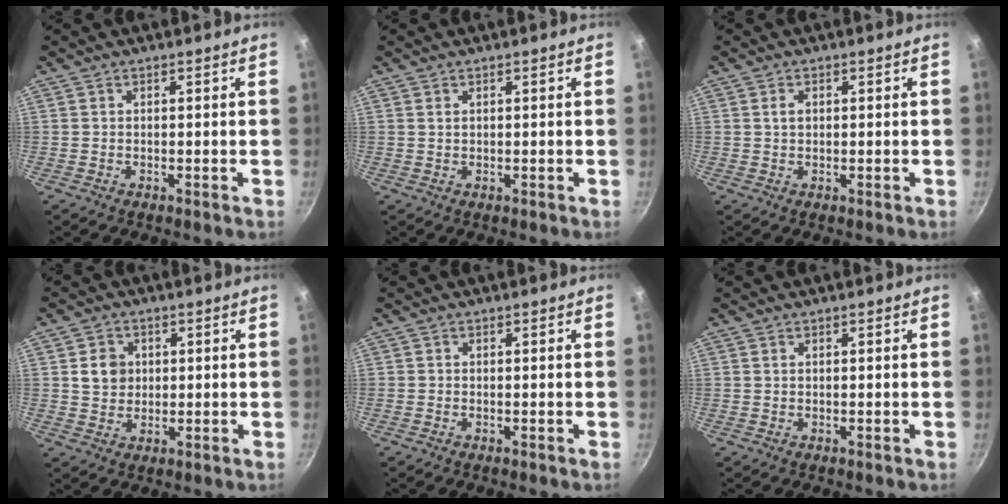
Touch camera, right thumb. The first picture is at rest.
{"total": 0.8, "force": [0.4, 0.5, 0.4], "torque": [-0.006, 0.000, 0.009]}
{"total": 1.7, "force": [0.5, 1.2, 1.1], "torque": [-0.014, 0.004, 0.008]}
{"total": 5.2, "force": [1.0, 4.5, 2.3], "torque": [-0.016, 0.002, 0.017]}
{"total": 0.0}
{"total": 0.0}